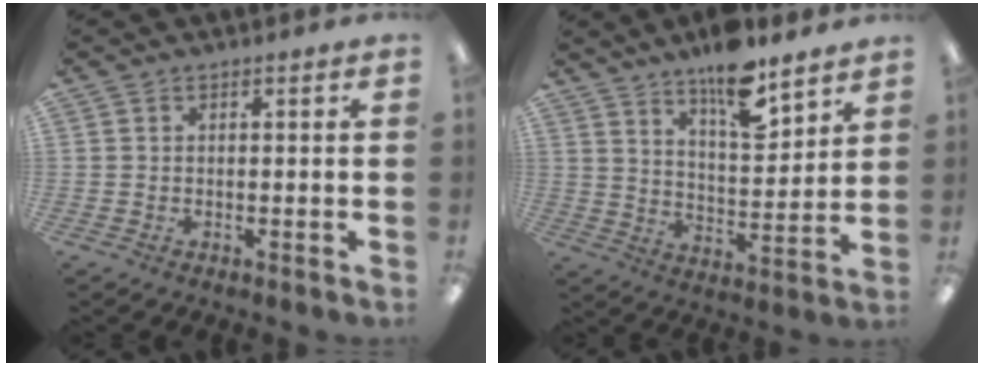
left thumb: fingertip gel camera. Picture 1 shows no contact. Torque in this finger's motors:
{"motor_torque": [0.80, -0.13, 1.46, -1.31, 0.09]}